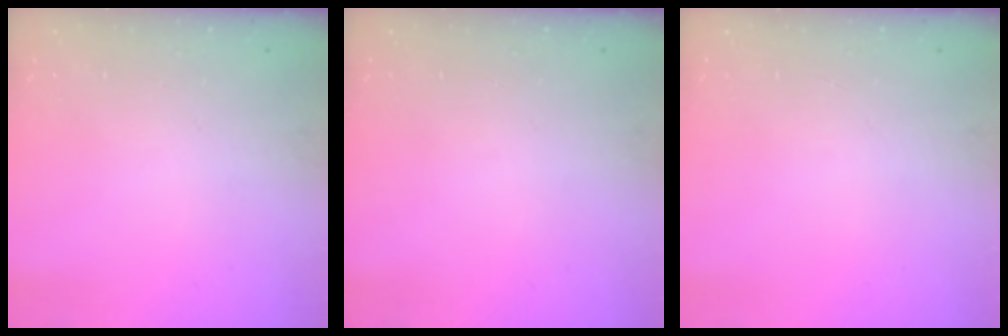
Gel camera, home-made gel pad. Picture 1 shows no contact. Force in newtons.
{"total": 0.0}
{"total": 0.0}